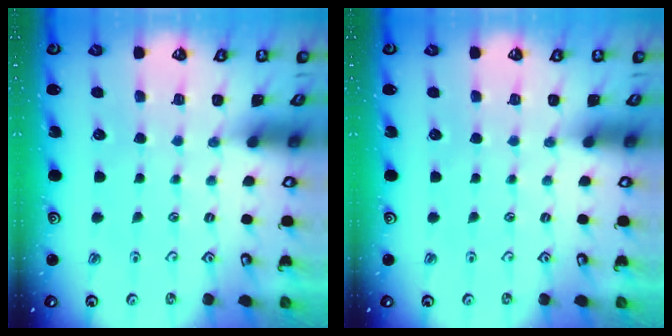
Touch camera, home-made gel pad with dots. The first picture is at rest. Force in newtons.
{"total": 0.0}